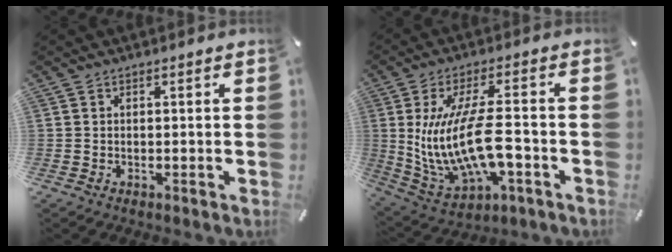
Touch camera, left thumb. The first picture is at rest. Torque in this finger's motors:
{"motor_torque": [0.95, 2.33, 1.52, -1.06, 0.74]}